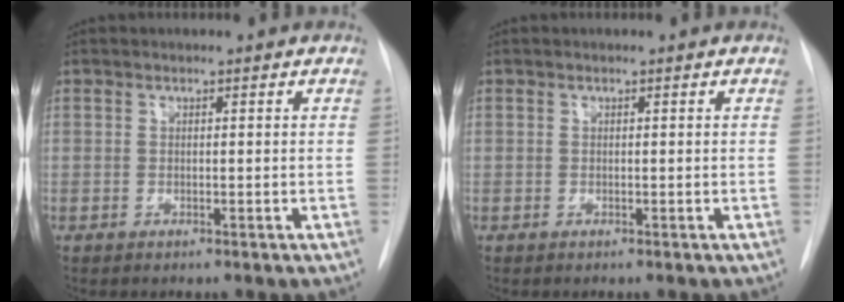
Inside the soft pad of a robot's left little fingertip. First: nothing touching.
{"total": 0.0}